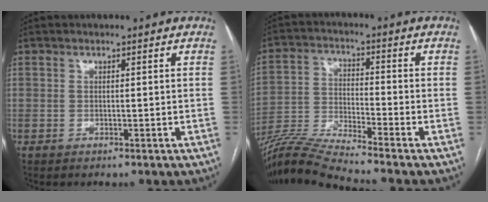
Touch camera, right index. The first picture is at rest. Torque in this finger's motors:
{"motor_torque": [-0.33, -0.86, -0.01, 0.06]}